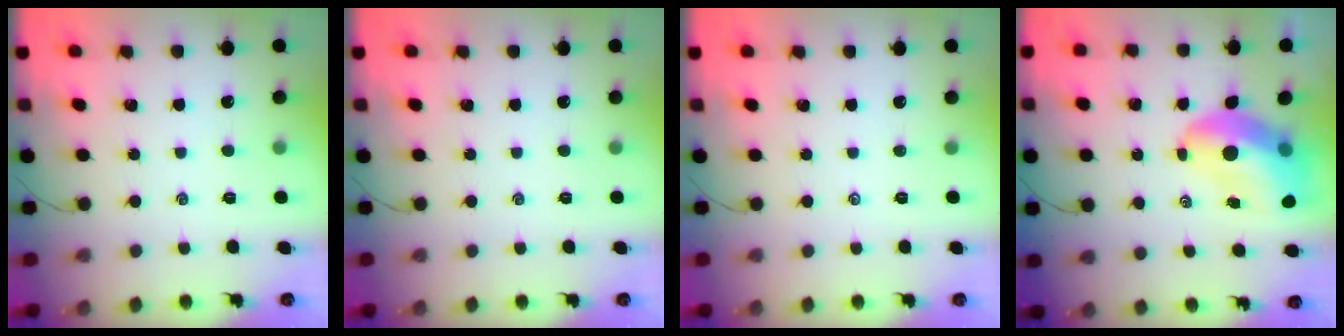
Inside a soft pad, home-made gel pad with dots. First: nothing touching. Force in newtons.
{"total": 0.0}
{"total": 0.0}
{"total": 10.3, "press": 9.8, "slide": 3.1}